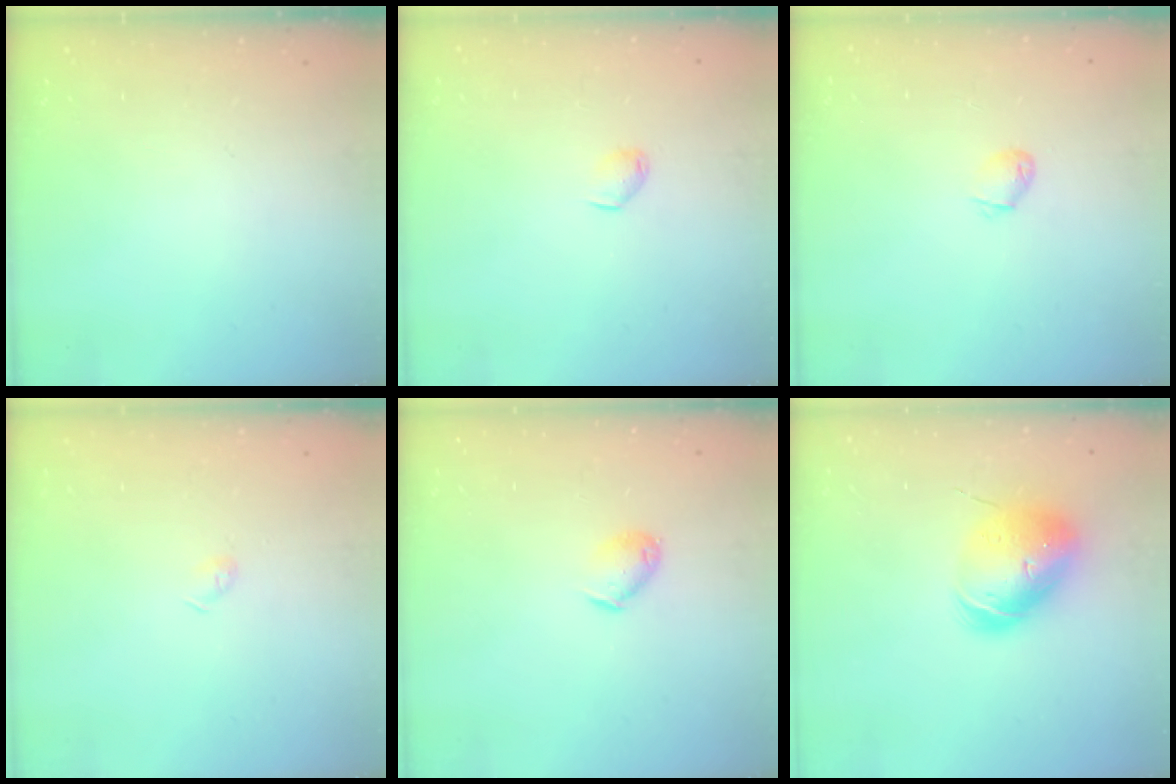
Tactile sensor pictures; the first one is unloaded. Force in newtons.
{"total": 3.0, "press": 3.0, "slide": 0.5}
{"total": 2.4, "press": 2.4, "slide": 0.4}
{"total": 2.6, "press": 2.5, "slide": 0.4}
{"total": 5.6, "press": 5.6, "slide": 0.8}
{"total": 13.6, "press": 13.5, "slide": 2.0}